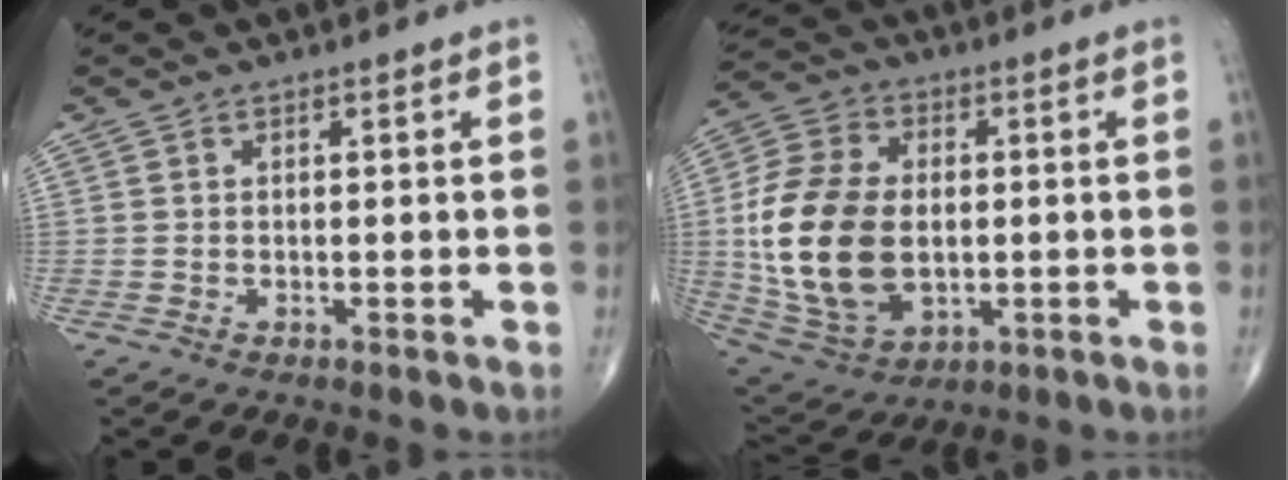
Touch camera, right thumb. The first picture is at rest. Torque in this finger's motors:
{"motor_torque": [0.36, 0.75, 1.71, 0.06, 0.56]}